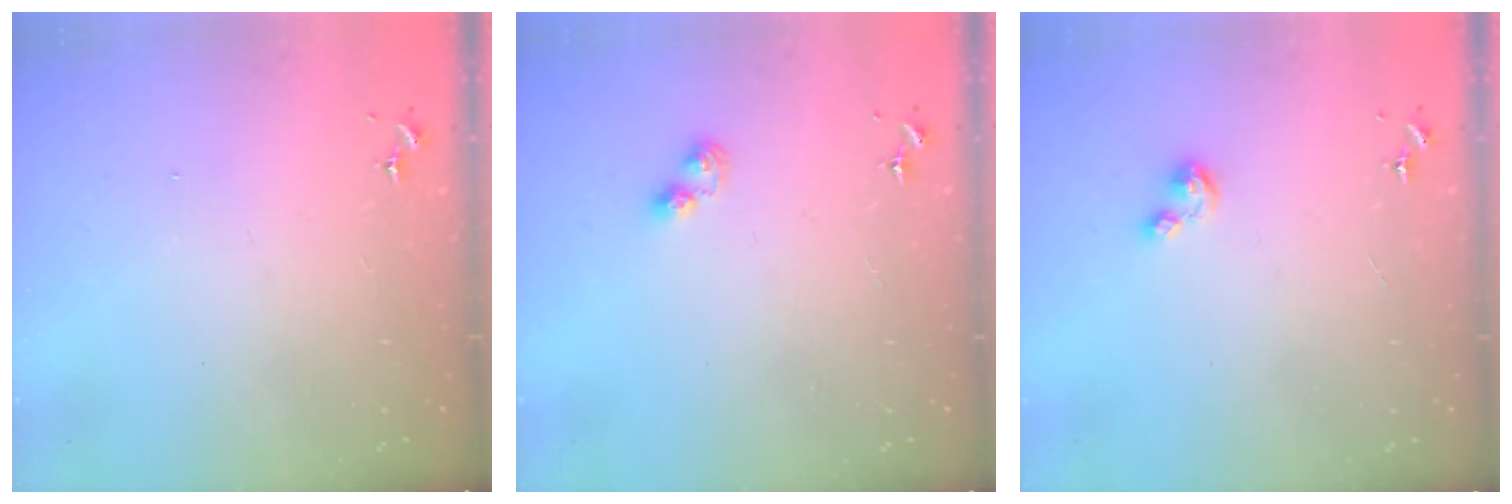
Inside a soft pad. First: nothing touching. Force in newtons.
{"total": 5.6, "press": 5.6, "slide": 0.6}
{"total": 3.7, "press": 3.7, "slide": 0.3}